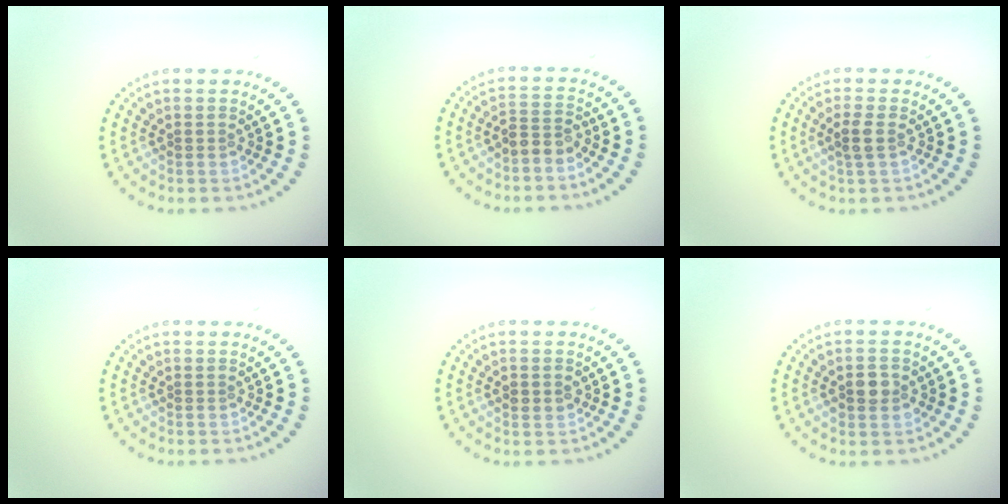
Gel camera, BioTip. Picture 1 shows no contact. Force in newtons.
{"total": 2.1, "press": 1.7, "slide": 1.2}
{"total": 1.4, "press": 1.4, "slide": 0.5}
{"total": 0.0}
{"total": 1.0, "press": 0.9, "slide": 0.2}
{"total": 2.5, "press": 2.5, "slide": 0.3}